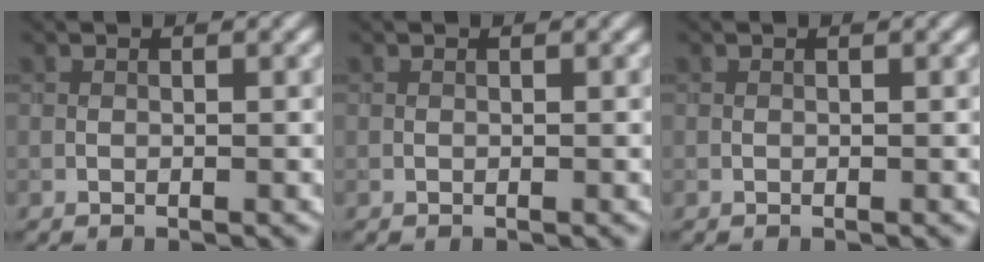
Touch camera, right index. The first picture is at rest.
{"total": 0.0}
{"total": 0.0}